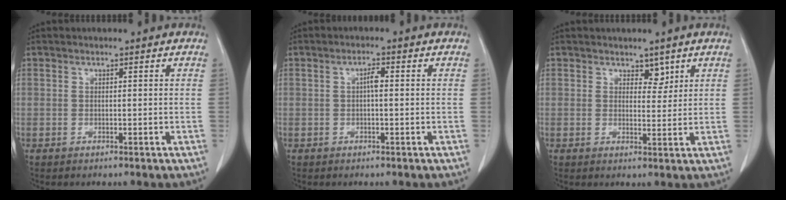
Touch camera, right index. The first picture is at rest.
{"total": 1.7, "force": [0.1, 0.4, 1.7], "torque": [-0.033, 0.004, 0.002]}
{"total": 2.4, "force": [1.7, 1.4, 1.1], "torque": [-0.011, -0.004, 0.028]}